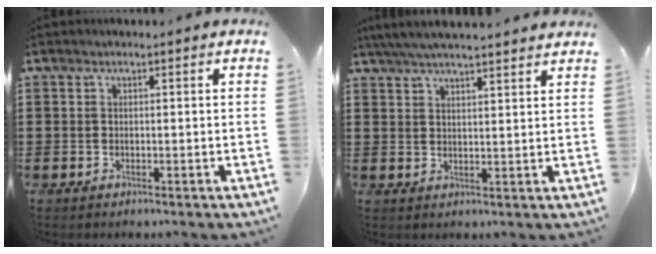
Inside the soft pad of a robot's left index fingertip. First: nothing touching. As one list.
[{"total": 4.5, "force": [4.2, -0.1, 1.7], "torque": [-0.044, -0.010, 0.075]}]